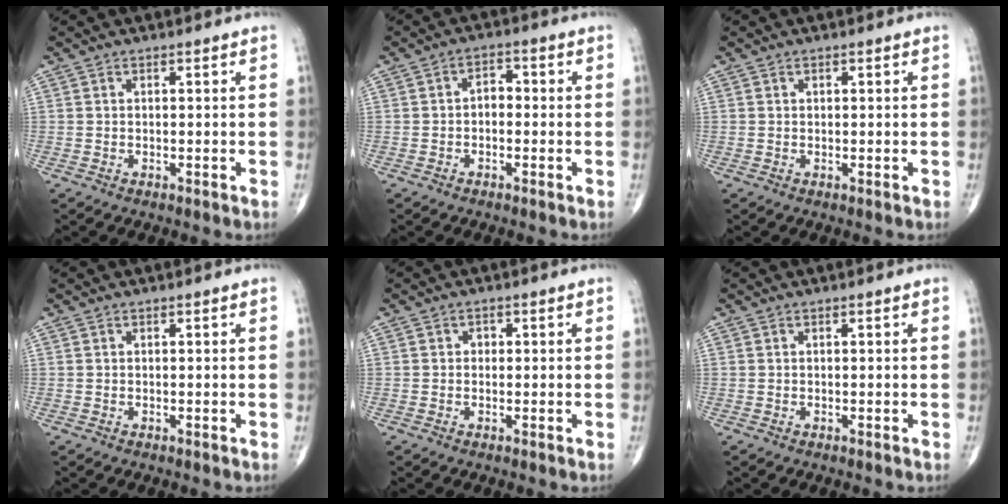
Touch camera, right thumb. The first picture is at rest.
{"total": 3.2, "force": [-0.4, 2.2, 2.3], "torque": [-0.022, 0.015, -0.015]}
{"total": 0.0}
{"total": 0.0}
{"total": 1.0, "force": [0.0, 0.8, 0.4], "torque": [0.000, 0.003, -0.004]}
{"total": 0.0}